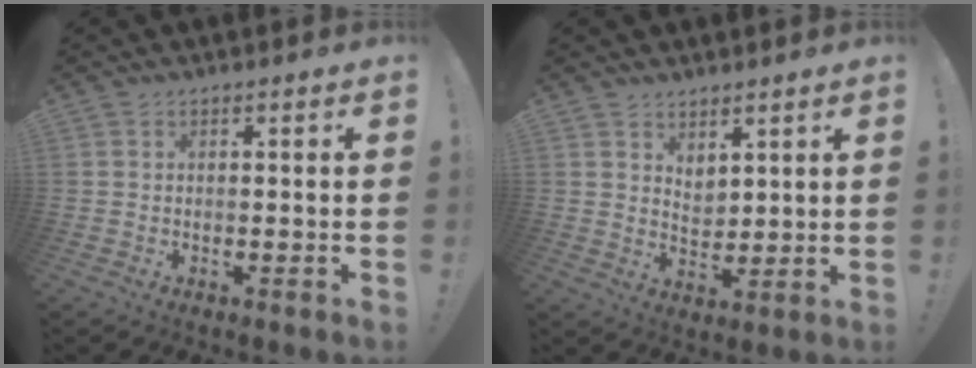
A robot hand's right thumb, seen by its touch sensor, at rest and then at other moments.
{"total": 4.7, "force": [3.7, 2.7, 1.0], "torque": [-0.019, -0.029, 0.071]}